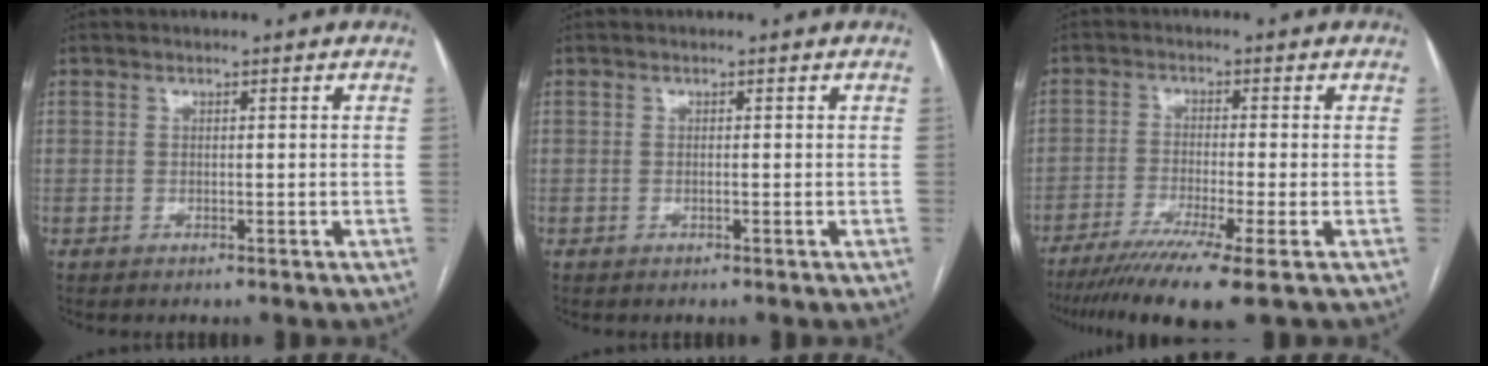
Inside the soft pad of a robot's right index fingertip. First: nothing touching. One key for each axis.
{"total": 0.0}
{"total": 10.7, "fx": -7.4, "fy": -1.0, "fz": 7.7, "tx": -0.123, "ty": -0.026, "tz": -0.117}